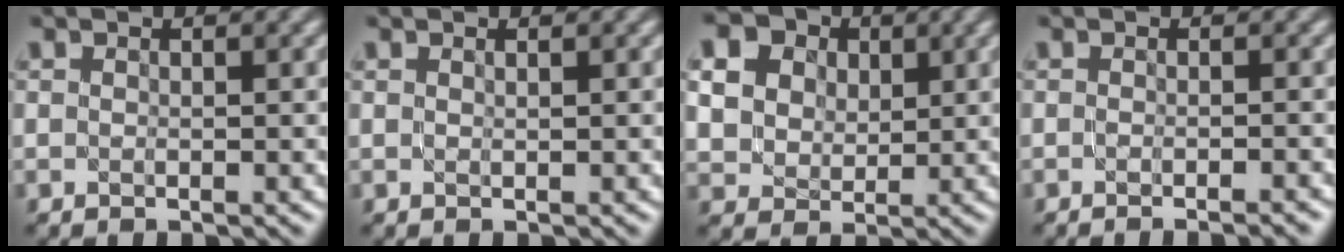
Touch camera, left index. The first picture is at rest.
{"total": 0.0}
{"total": 10.9, "force": [5.0, 8.4, 4.9], "torque": [-0.133, 0.027, 0.086]}
{"total": 2.5, "force": [-1.6, 0.6, 1.8], "torque": [-0.007, 0.002, -0.026]}